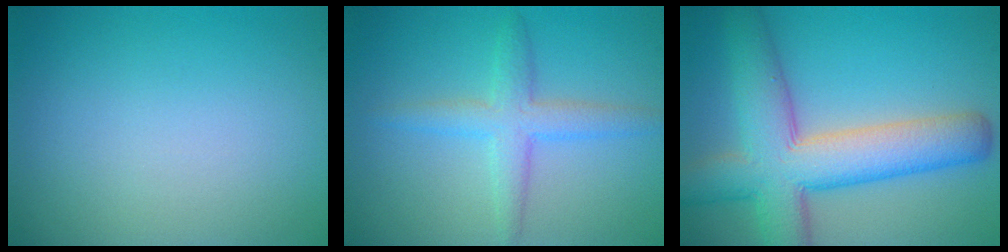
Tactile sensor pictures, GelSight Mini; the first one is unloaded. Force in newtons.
{"total": 3.2, "press": 3.2, "slide": 0.0}
{"total": 9.8, "press": 9.7, "slide": 0.6}